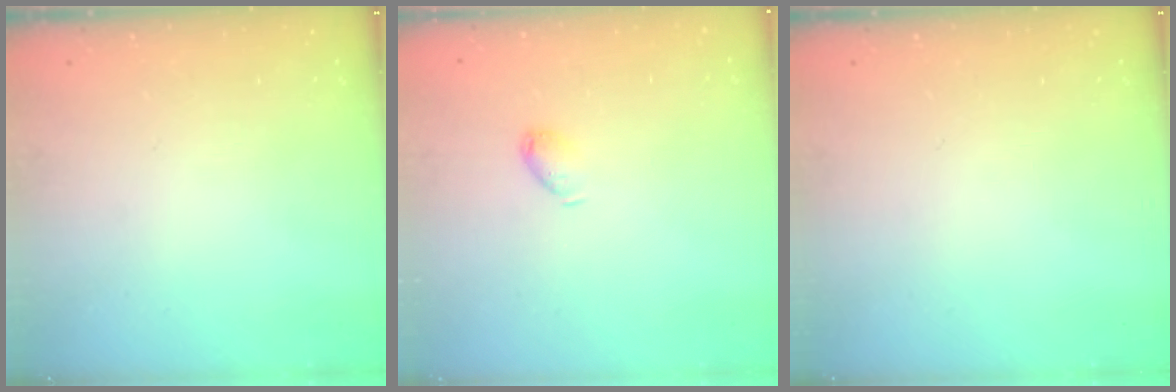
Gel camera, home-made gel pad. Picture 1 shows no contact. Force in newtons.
{"total": 4.5, "press": 4.4, "slide": 0.8}
{"total": 0.0}